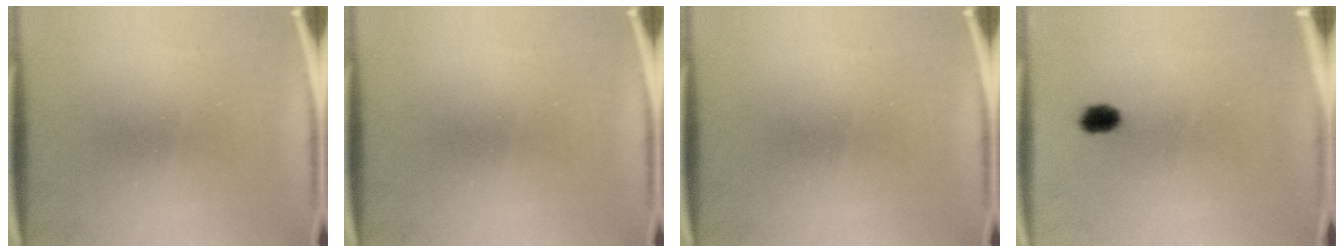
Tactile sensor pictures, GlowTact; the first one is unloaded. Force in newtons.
{"total": 0.0}
{"total": 0.0}
{"total": 2.8}